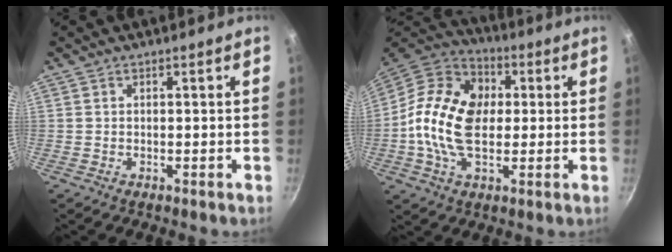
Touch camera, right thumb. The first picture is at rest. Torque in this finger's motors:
{"motor_torque": [2.34, 2.34, 0.38, 0.38, 0.32]}